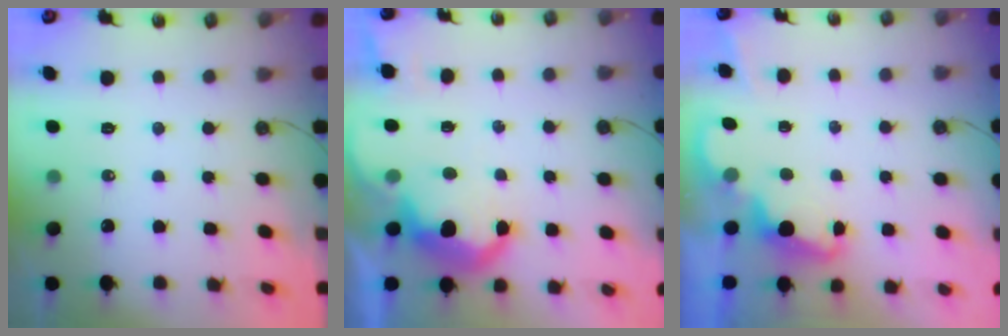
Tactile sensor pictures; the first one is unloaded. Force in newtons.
{"total": 10.7, "press": 10.7, "slide": 0.8}
{"total": 2.4, "press": 2.3, "slide": 0.5}